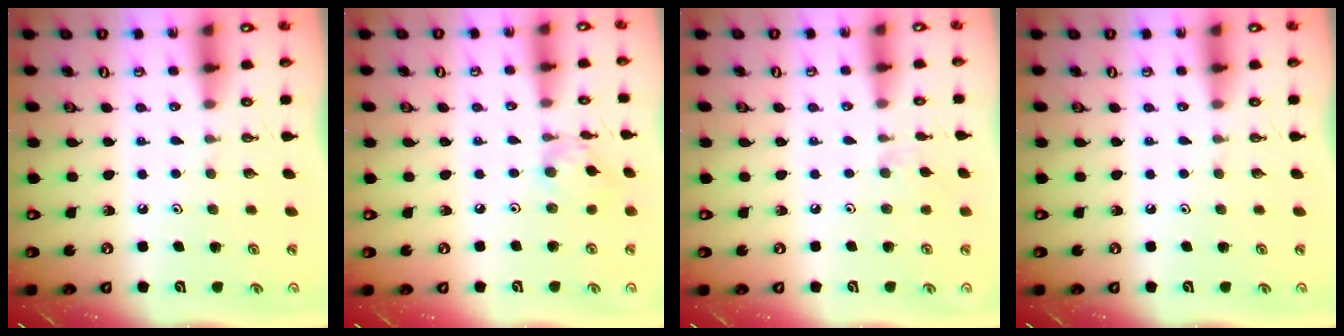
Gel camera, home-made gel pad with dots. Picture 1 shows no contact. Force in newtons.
{"total": 3.6, "press": 3.6, "slide": 0.4}
{"total": 4.9, "press": 4.9, "slide": 0.7}
{"total": 0.0}